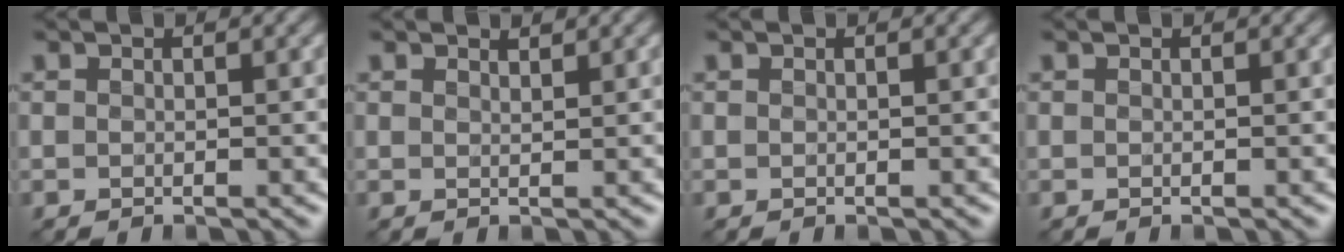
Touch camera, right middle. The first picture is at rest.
{"total": 0.8, "force": [0.8, 0.0, 0.1], "torque": [-0.005, 0.000, 0.015]}
{"total": 0.0}
{"total": 0.0}